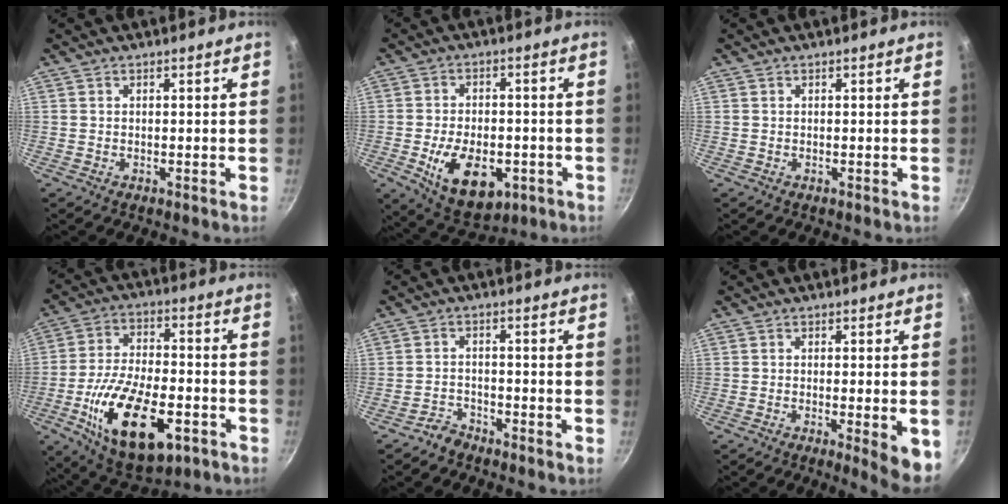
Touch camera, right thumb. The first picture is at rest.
{"total": 13.7, "force": [-4.3, 8.2, 10.1], "torque": [-0.141, 0.003, -0.053]}
{"total": 0.0}
{"total": 21.3, "force": [-7.6, 10.5, 16.9], "torque": [-0.283, 0.021, -0.120]}
{"total": 2.7, "force": [-2.5, 1.1, 0.3], "torque": [0.004, 0.031, -0.045]}
{"total": 7.2, "force": [-2.1, 1.4, 6.7], "torque": [-0.077, 0.000, -0.025]}